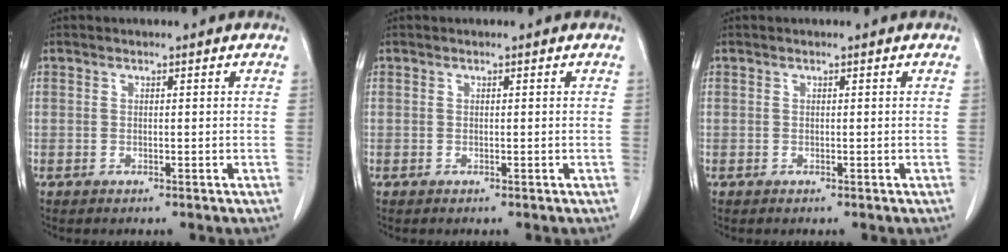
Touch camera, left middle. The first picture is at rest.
{"total": 0.0}
{"total": 0.0}